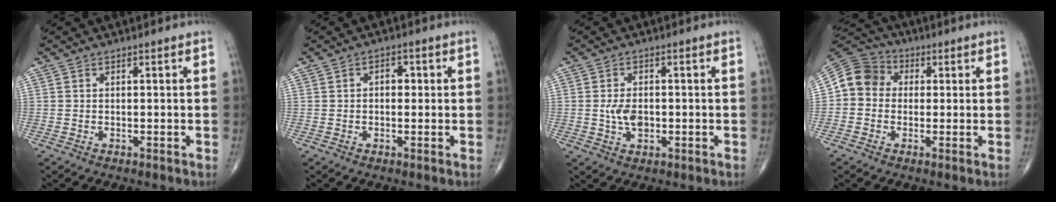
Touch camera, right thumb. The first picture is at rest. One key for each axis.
{"total": 2.5, "fx": 0.3, "fy": 1.7, "fz": 1.8, "tx": -0.014, "ty": 0.007, "tz": -0.001}
{"total": 4.2, "fx": -0.5, "fy": 2.6, "fz": 3.3, "tx": -0.055, "ty": 0.000, "tz": -0.008}
{"total": 8.4, "fx": 0.3, "fy": 7.5, "fz": 3.8, "tx": -0.053, "ty": 0.026, "tz": -0.011}